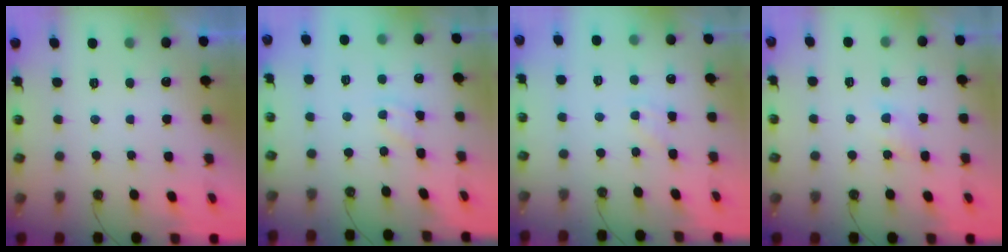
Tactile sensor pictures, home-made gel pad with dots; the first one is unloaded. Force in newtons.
{"total": 2.9, "press": 2.9, "slide": 0.5}
{"total": 2.3, "press": 2.2, "slide": 0.4}
{"total": 4.8, "press": 4.8, "slide": 0.6}